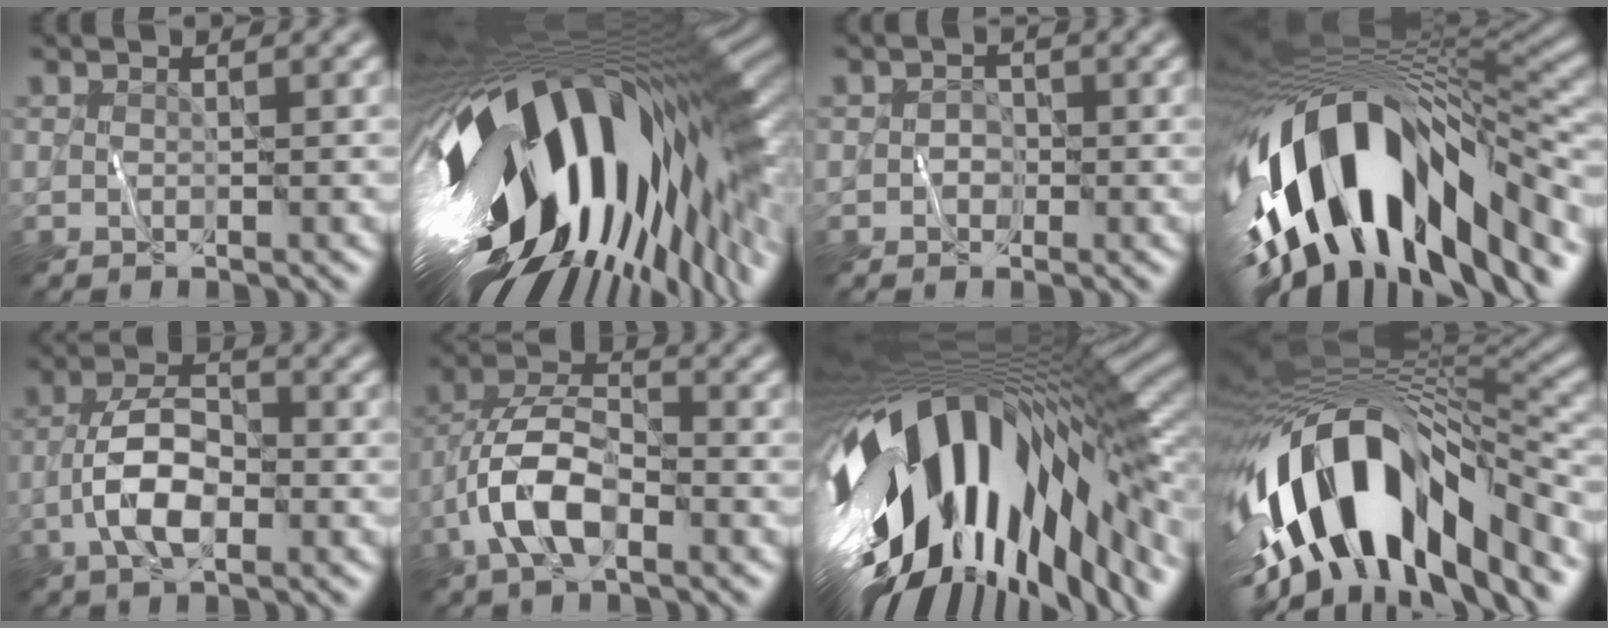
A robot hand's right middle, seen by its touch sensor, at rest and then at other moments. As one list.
[{"total": 19.9, "force": [-2.0, 8.8, 17.8], "torque": [-0.306, -0.059, -0.033]}, {"total": 0.9, "force": [-0.2, 0.9, 0.3], "torque": [0.005, 0.004, -0.007]}, {"total": 16.5, "force": [-5.3, 7.8, 13.6], "torque": [-0.237, -0.009, -0.076]}, {"total": 5.4, "force": [-1.8, 2.4, 4.5], "torque": [-0.083, 0.010, -0.039]}, {"total": 6.9, "force": [-2.7, 3.4, 5.4], "torque": [-0.105, 0.011, -0.058]}, {"total": 18.4, "force": [-3.8, 8.4, 15.9], "torque": [-0.279, -0.031, -0.068]}, {"total": 15.2, "force": [-5.6, 6.8, 12.4], "torque": [-0.217, 0.007, -0.089]}]